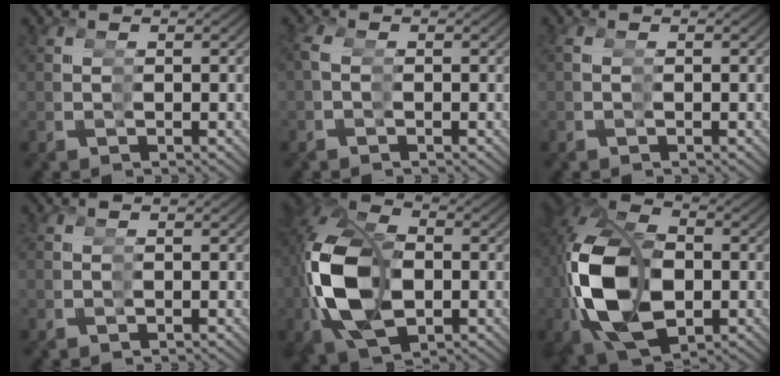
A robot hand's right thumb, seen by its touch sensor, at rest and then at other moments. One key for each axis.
{"total": 1.1, "fx": -0.9, "fy": 0.6, "fz": 0.0, "tx": -0.018, "ty": -0.006, "tz": -0.015}
{"total": 0.6, "fx": -0.6, "fy": -0.1, "fz": 0.0, "tx": -0.004, "ty": -0.001, "tz": -0.009}
{"total": 0.0}
{"total": 13.5, "fx": -1.6, "fy": 9.9, "fz": 9.1, "tx": -0.240, "ty": -0.044, "tz": -0.001}
{"total": 15.8, "fx": -2.0, "fy": 11.2, "fz": 10.9, "tx": -0.265, "ty": -0.049, "tz": -0.003}